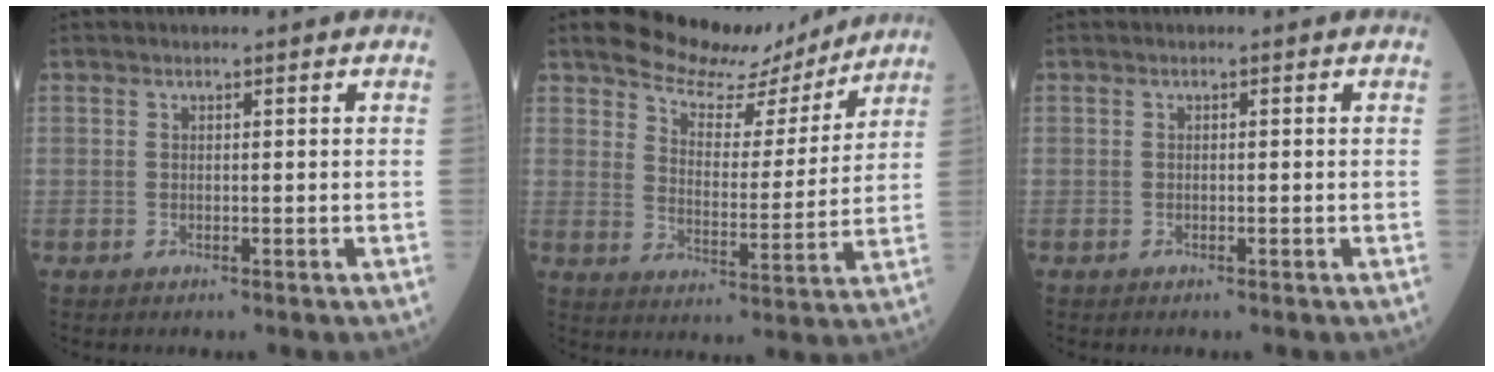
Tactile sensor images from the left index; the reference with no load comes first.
{"total": 11.2, "force": [10.4, 3.3, 2.7], "torque": [-0.046, -0.008, 0.154]}
{"total": 0.0}